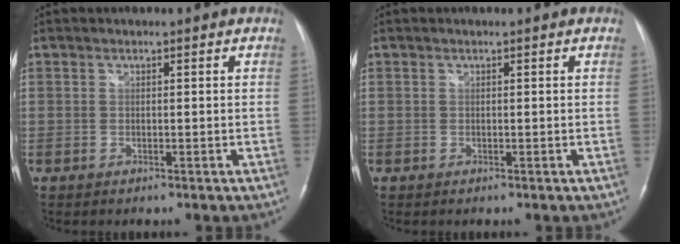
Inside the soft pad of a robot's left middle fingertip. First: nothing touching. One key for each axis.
{"total": 0.0}